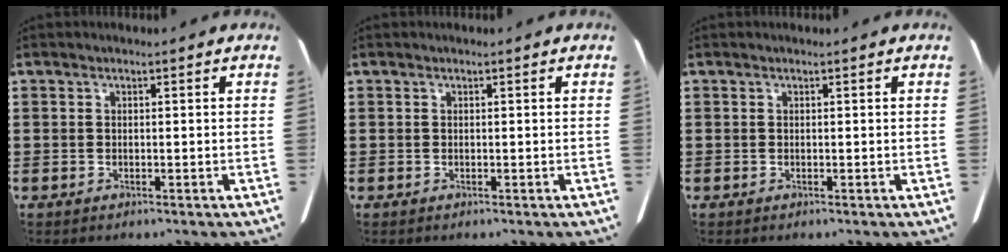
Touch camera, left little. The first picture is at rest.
{"total": 0.0}
{"total": 0.0}